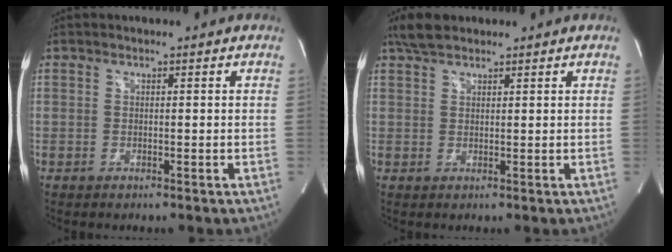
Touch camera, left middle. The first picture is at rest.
{"total": 3.6, "force": [2.9, 1.3, 1.6], "torque": [-0.040, 0.015, 0.057]}